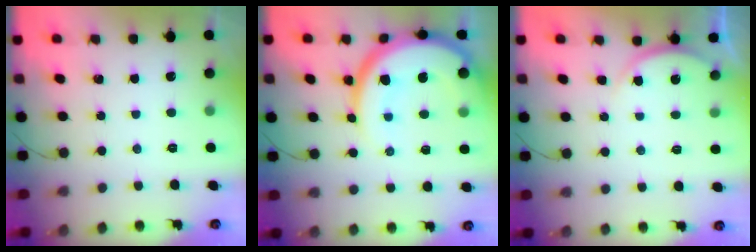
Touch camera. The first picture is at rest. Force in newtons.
{"total": 18.0, "press": 18.0, "slide": 1.4}
{"total": 4.3, "press": 4.2, "slide": 0.6}